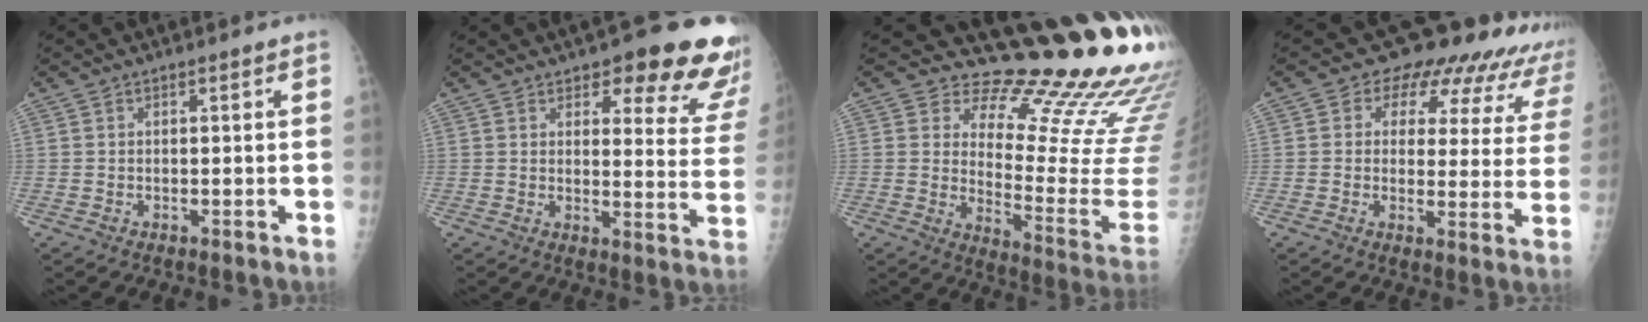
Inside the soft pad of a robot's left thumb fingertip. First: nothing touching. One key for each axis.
{"total": 17.1, "fx": 12.3, "fy": 6.0, "fz": 10.3, "tx": -0.072, "ty": -0.068, "tz": 0.132}
{"total": 21.9, "fx": 17.9, "fy": 5.7, "fz": 11.2, "tx": -0.106, "ty": -0.172, "tz": 0.225}
{"total": 16.9, "fx": 13.6, "fy": 8.0, "fz": 6.1, "tx": -0.025, "ty": -0.063, "tz": 0.134}